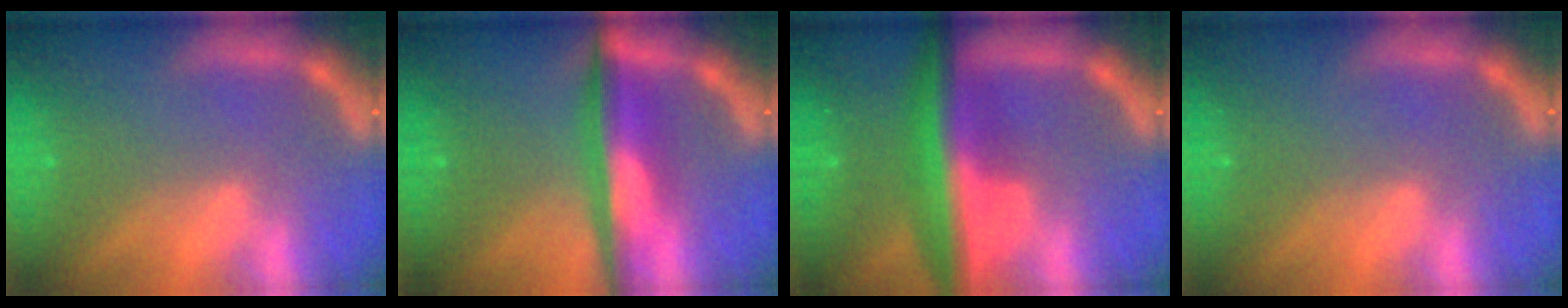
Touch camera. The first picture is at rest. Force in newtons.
{"total": 6.0}
{"total": 8.4}
{"total": 0.0}